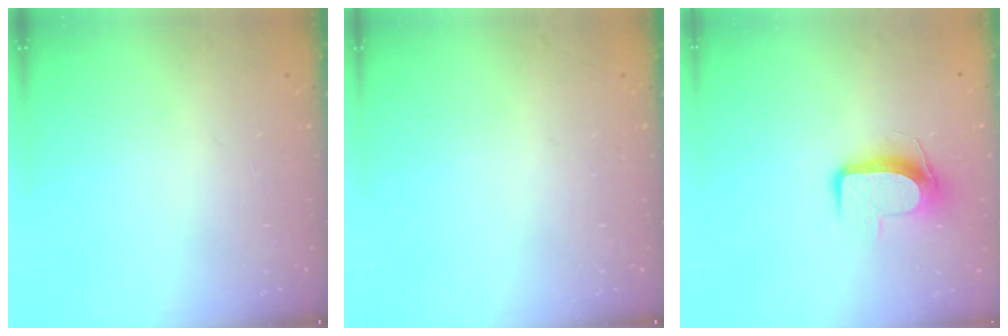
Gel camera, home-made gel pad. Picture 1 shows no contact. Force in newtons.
{"total": 0.0}
{"total": 9.2, "press": 9.1, "slide": 0.9}